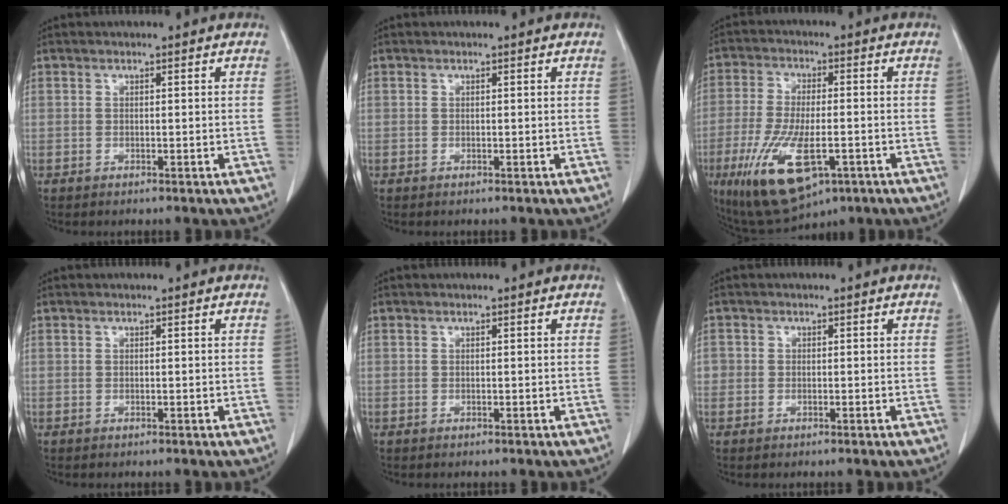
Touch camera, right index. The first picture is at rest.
{"total": 0.0}
{"total": 14.4, "force": [-5.9, 5.3, 12.0], "torque": [-0.235, -0.019, -0.089]}
{"total": 0.0}
{"total": 0.0}
{"total": 1.5, "force": [-0.1, 1.4, 0.3], "torque": [0.001, 0.004, -0.003]}